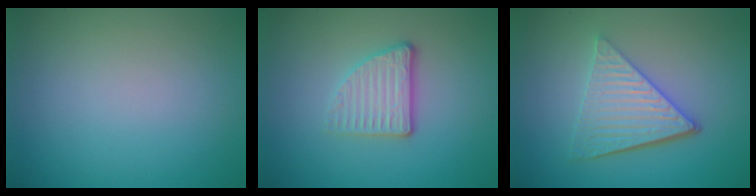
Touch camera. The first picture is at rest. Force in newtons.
{"total": 3.4, "press": 2.7, "slide": 2.1}
{"total": 5.4, "press": 3.9, "slide": 3.7}